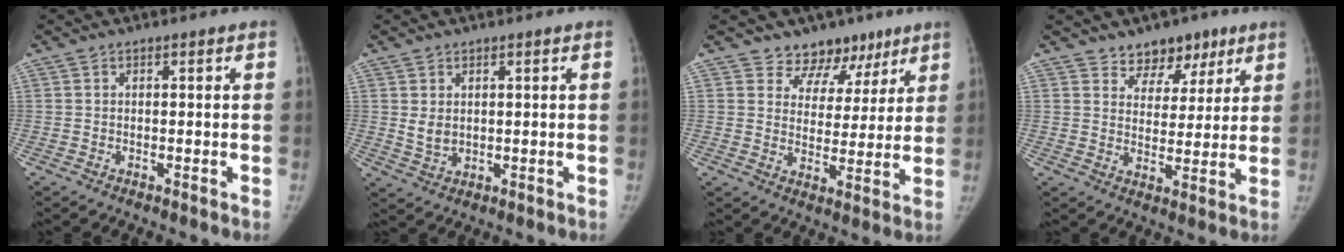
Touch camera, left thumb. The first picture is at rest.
{"total": 3.1, "force": [0.8, 2.3, 2.0], "torque": [-0.025, -0.012, 0.024]}
{"total": 9.0, "force": [6.6, 6.0, 0.9], "torque": [0.041, -0.039, 0.099]}
{"total": 7.9, "force": [5.5, 5.1, 2.3], "torque": [0.013, -0.029, 0.087]}